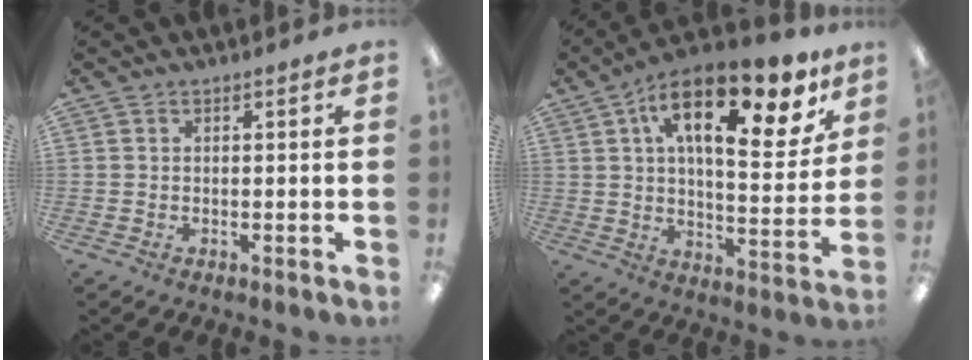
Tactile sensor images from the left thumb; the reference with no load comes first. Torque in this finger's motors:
{"motor_torque": [2.39, 2.39, 1.42, -1.35, 0.37]}